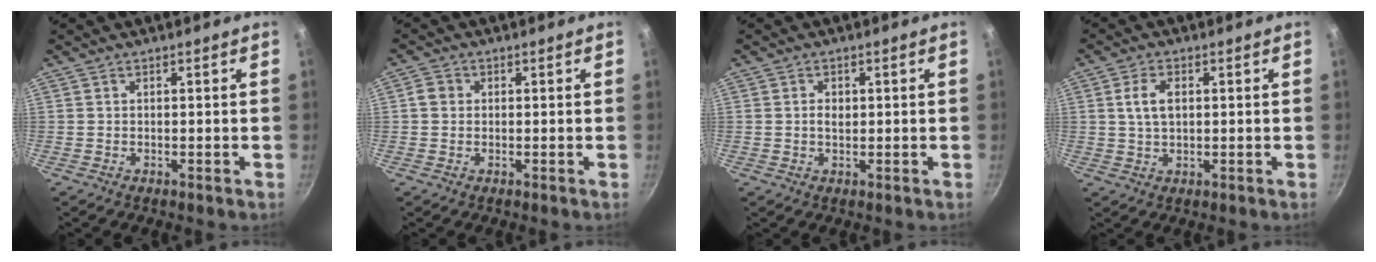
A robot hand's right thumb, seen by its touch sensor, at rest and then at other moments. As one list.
[{"total": 2.4, "force": [0.2, 2.1, 1.0], "torque": [-0.011, 0.006, 0.000]}, {"total": 1.8, "force": [0.2, 1.3, 1.3], "torque": [-0.017, -0.001, 0.003]}, {"total": 4.8, "force": [1.0, 2.8, 3.8], "torque": [-0.075, 0.000, 0.018]}]